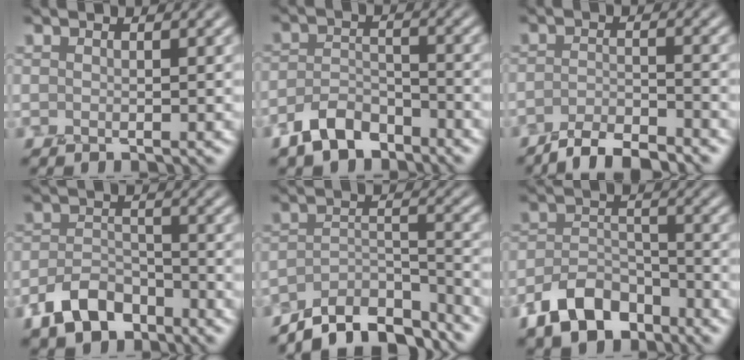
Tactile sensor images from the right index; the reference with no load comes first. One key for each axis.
{"total": 4.1, "fx": -3.1, "fy": 2.0, "fz": 1.8, "tx": -0.031, "ty": 0.000, "tz": -0.064}
{"total": 4.0, "fx": -3.5, "fy": 0.7, "fz": 1.8, "tx": -0.028, "ty": 0.003, "tz": -0.069}
{"total": 4.5, "fx": -3.0, "fy": 2.6, "fz": 2.2, "tx": -0.038, "ty": 0.002, "tz": -0.060}
{"total": 8.0, "fx": -7.0, "fy": 2.4, "fz": 3.0, "tx": -0.045, "ty": -0.008, "tz": -0.109}
{"total": 5.7, "fx": -4.0, "fy": 3.1, "fz": 2.7, "tx": -0.045, "ty": 0.000, "tz": -0.078}